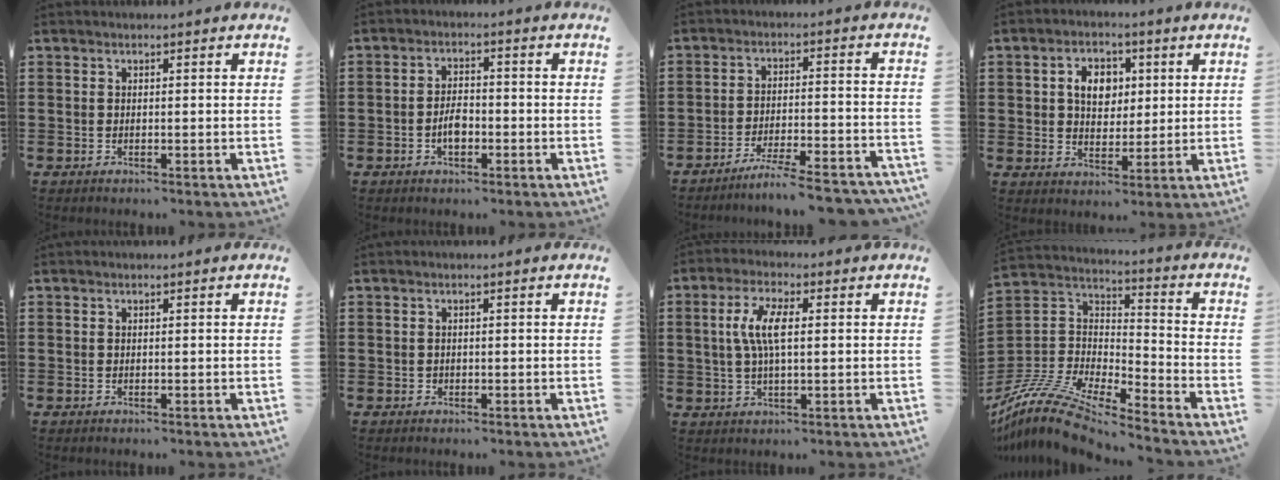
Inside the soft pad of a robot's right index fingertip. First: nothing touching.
{"total": 3.6, "force": [-1.3, 2.0, 2.8], "torque": [-0.059, 0.004, -0.025]}
{"total": 6.3, "force": [-5.7, -0.3, 2.7], "torque": [-0.041, -0.006, -0.107]}
{"total": 5.6, "force": [1.1, 4.1, 3.6], "torque": [-0.068, 0.009, 0.012]}
{"total": 0.0}
{"total": 0.6, "force": [-0.1, 0.6, 0.2], "torque": [-0.004, 0.004, -0.003]}
{"total": 6.3, "force": [0.7, 2.2, 5.9], "torque": [-0.129, 0.005, 0.004]}
{"total": 11.9, "force": [-10.7, 2.0, 4.9], "torque": [-0.122, 0.012, -0.222]}